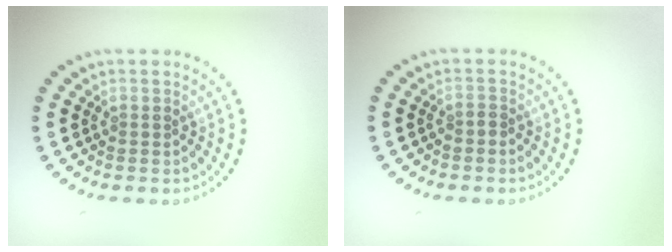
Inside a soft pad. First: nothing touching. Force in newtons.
{"total": 0.5, "press": 0.2, "slide": 0.5}